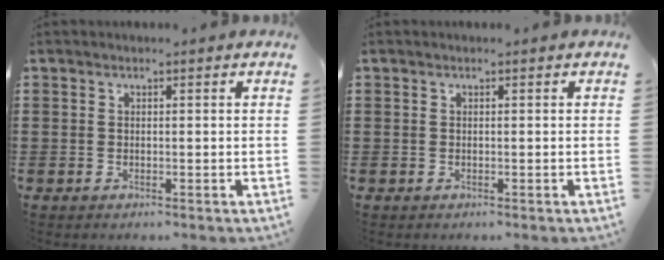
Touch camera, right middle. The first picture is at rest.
{"total": 0.0}